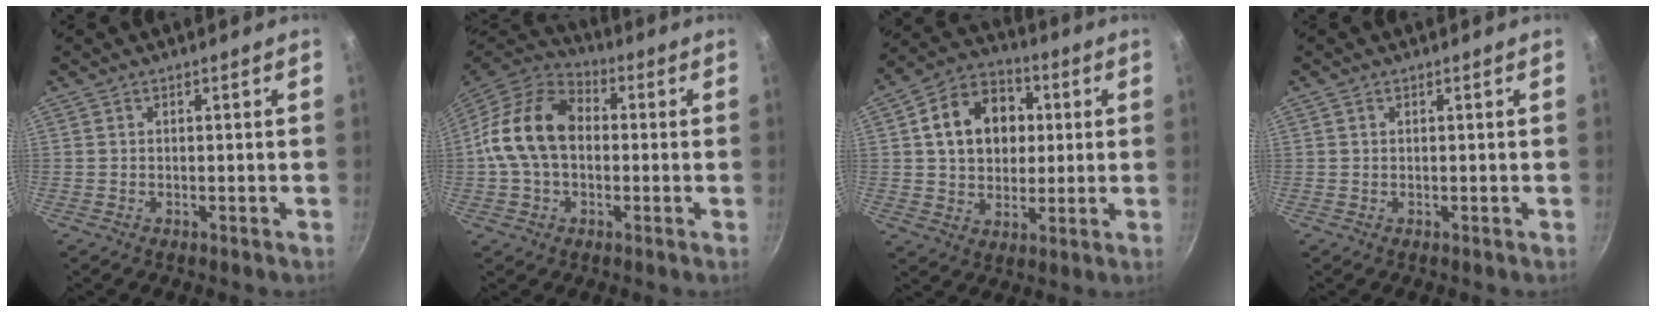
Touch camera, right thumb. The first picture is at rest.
{"total": 15.2, "force": [0.4, 10.7, 10.7], "torque": [-0.172, 0.033, -0.011]}
{"total": 15.1, "force": [3.0, 11.7, 9.2], "torque": [-0.122, 0.020, 0.040]}
{"total": 0.5, "force": [0.3, 0.4, 0.3], "torque": [-0.005, 0.002, 0.004]}